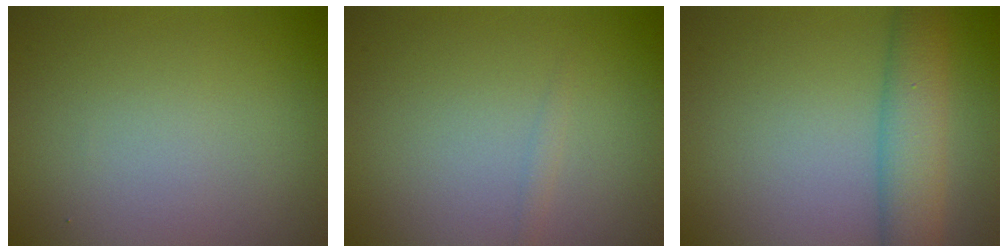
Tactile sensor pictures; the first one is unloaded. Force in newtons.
{"total": 0.6, "press": 0.6, "slide": 0.0}
{"total": 5.2, "press": 5.2, "slide": 0.2}